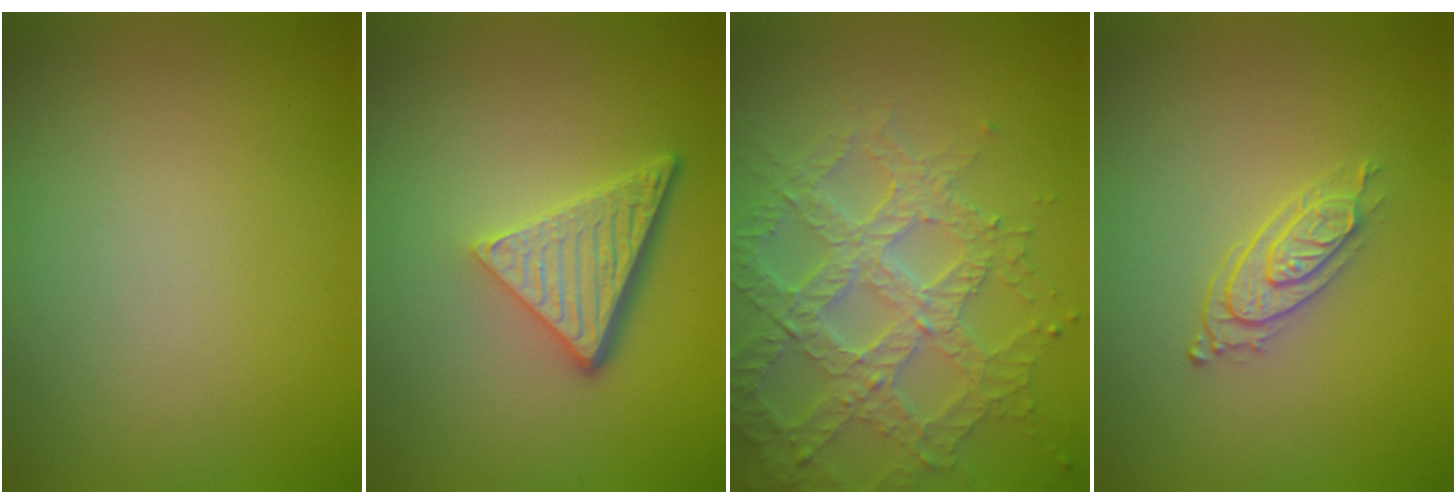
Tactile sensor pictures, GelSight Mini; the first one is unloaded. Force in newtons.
{"total": 4.9, "press": 3.5, "slide": 3.5}
{"total": 6.9, "press": 5.2, "slide": 4.5}
{"total": 2.5, "press": 2.0, "slide": 1.5}